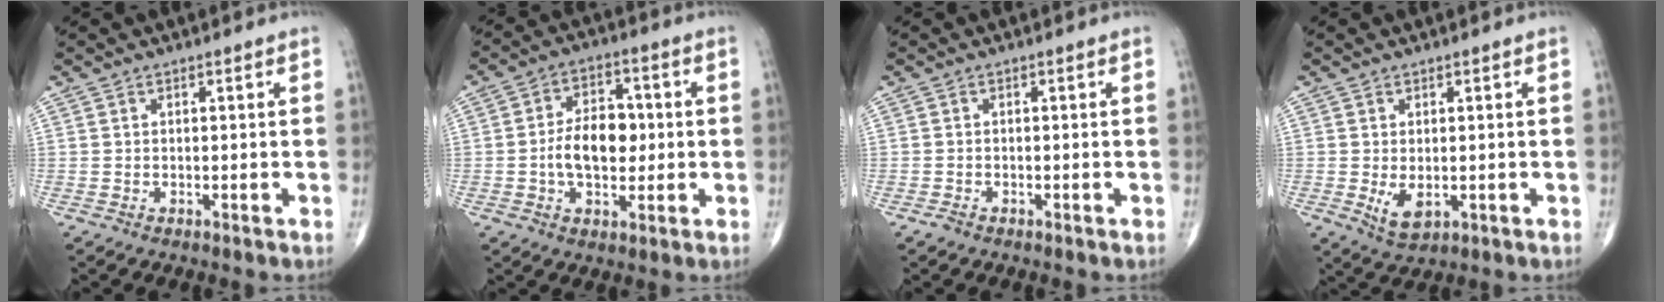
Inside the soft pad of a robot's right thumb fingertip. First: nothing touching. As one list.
[{"total": 10.2, "force": [-0.5, 6.4, 7.9], "torque": [-0.109, 0.016, -0.014]}, {"total": 0.9, "force": [-0.7, 0.5, 0.3], "torque": [-0.006, 0.001, -0.014]}, {"total": 4.2, "force": [-0.6, 2.3, 3.4], "torque": [-0.053, -0.010, 0.000]}]